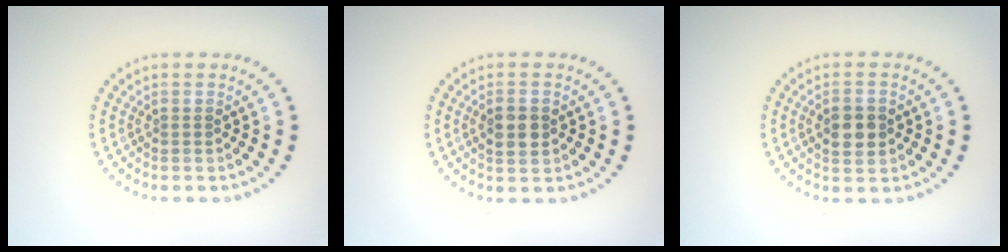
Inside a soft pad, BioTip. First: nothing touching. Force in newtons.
{"total": 2.3, "press": 2.3, "slide": 0.1}
{"total": 3.0, "press": 3.0, "slide": 0.1}